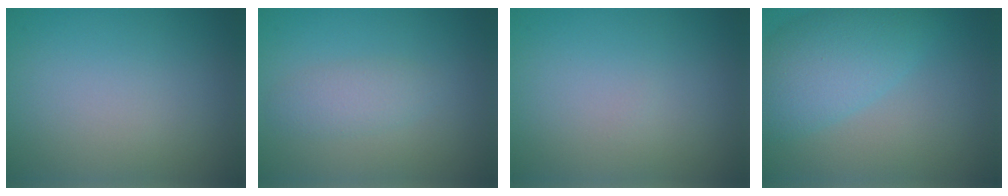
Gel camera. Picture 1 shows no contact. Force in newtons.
{"total": 2.0, "press": 2.0, "slide": 0.1}
{"total": 0.0}
{"total": 6.0, "press": 6.0, "slide": 0.3}